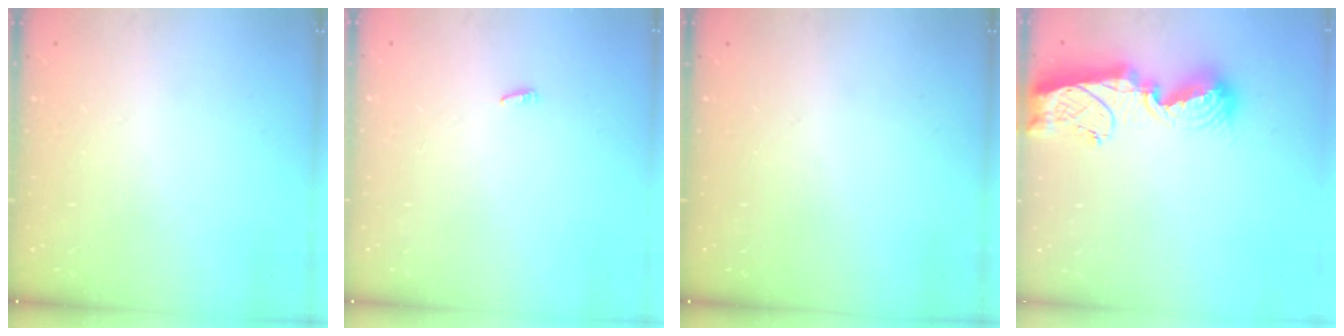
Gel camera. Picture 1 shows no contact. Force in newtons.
{"total": 2.1, "press": 1.9, "slide": 0.7}
{"total": 0.0}
{"total": 11.5, "press": 11.4, "slide": 1.4}